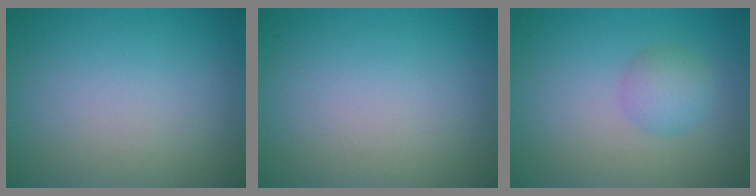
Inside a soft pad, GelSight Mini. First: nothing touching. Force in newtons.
{"total": 0.0}
{"total": 2.4, "press": 2.4, "slide": 0.1}